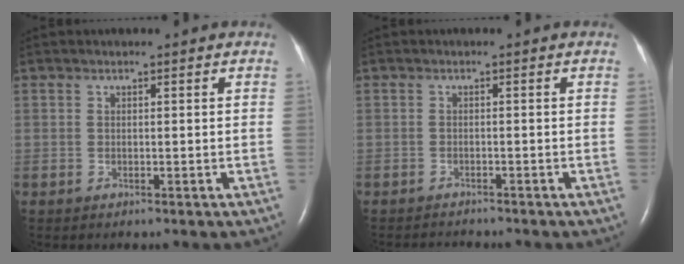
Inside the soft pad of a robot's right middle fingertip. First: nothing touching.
{"total": 3.0, "force": [-2.9, 0.2, 0.5], "torque": [-0.008, -0.011, -0.041]}